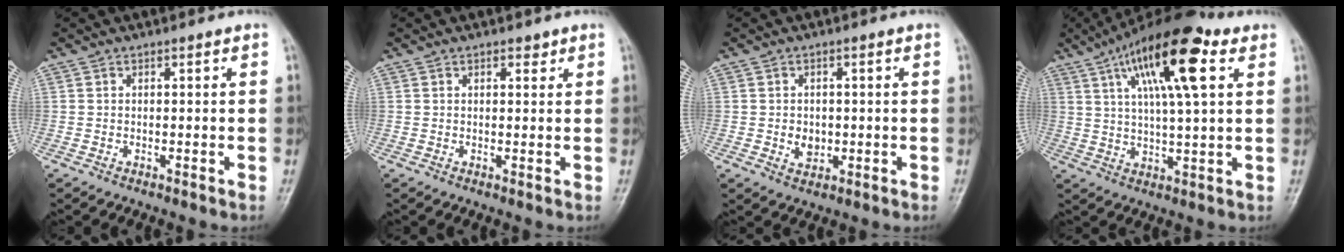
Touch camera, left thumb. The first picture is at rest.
{"total": 1.5, "force": [1.0, 0.8, 0.8], "torque": [-0.002, -0.004, 0.011]}
{"total": 3.3, "force": [-0.3, 2.7, 2.0], "torque": [-0.021, 0.000, 0.001]}
{"total": 17.5, "force": [7.5, 5.0, 15.0], "torque": [-0.238, -0.002, 0.122]}